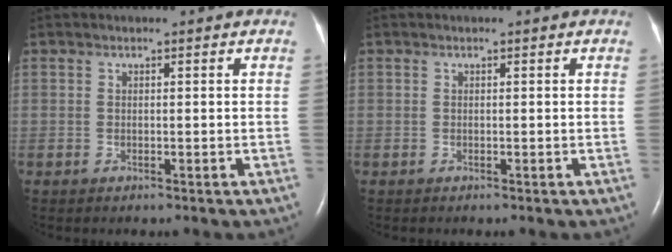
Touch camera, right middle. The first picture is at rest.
{"total": 0.0}